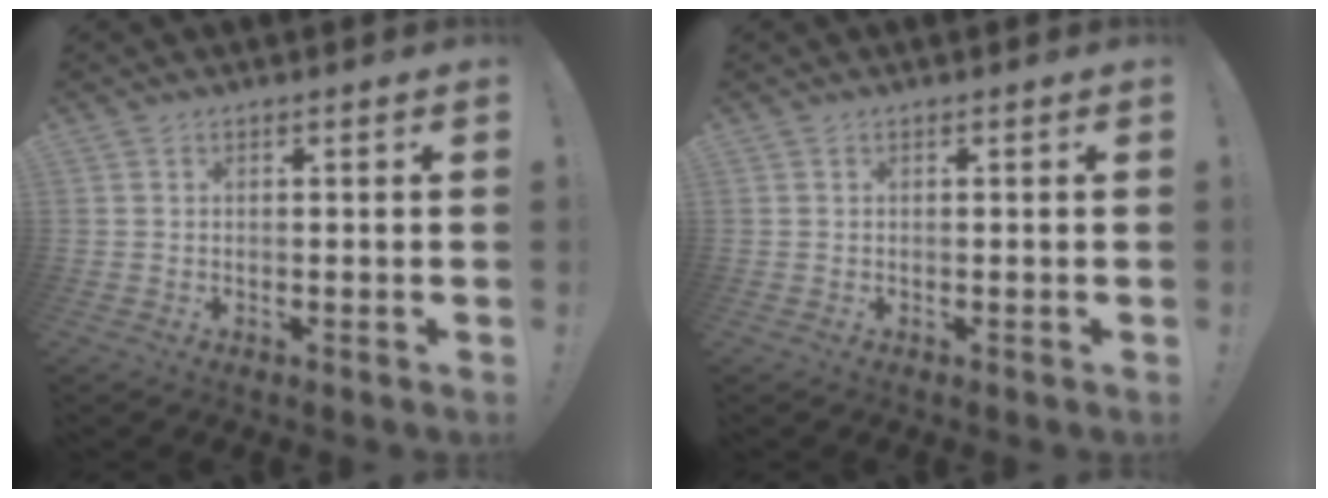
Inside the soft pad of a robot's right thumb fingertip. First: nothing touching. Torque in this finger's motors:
{"motor_torque": [0.00, 0.00, 0.01, 0.00, 0.03]}